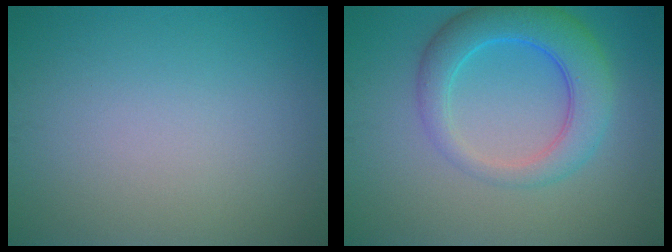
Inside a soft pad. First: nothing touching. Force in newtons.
{"total": 5.8, "press": 5.8, "slide": 0.4}